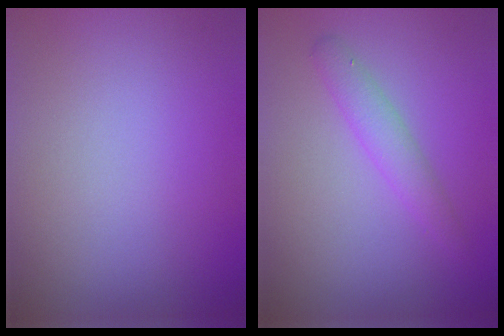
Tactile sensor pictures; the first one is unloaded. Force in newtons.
{"total": 2.1, "press": 2.1, "slide": 0.2}